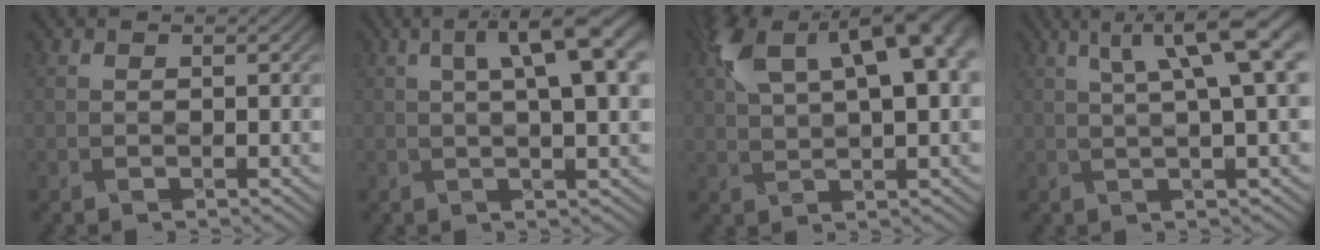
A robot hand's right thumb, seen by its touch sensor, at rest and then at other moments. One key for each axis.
{"total": 9.8, "fx": 2.7, "fy": 2.6, "fz": 9.1, "tx": -0.135, "ty": 0.015, "tz": 0.037}
{"total": 13.2, "fx": 4.8, "fy": 5.6, "fz": 11.0, "tx": -0.204, "ty": 0.018, "tz": 0.084}
{"total": 9.4, "fx": 3.5, "fy": 1.8, "fz": 8.6, "tx": -0.120, "ty": 0.026, "tz": 0.056}